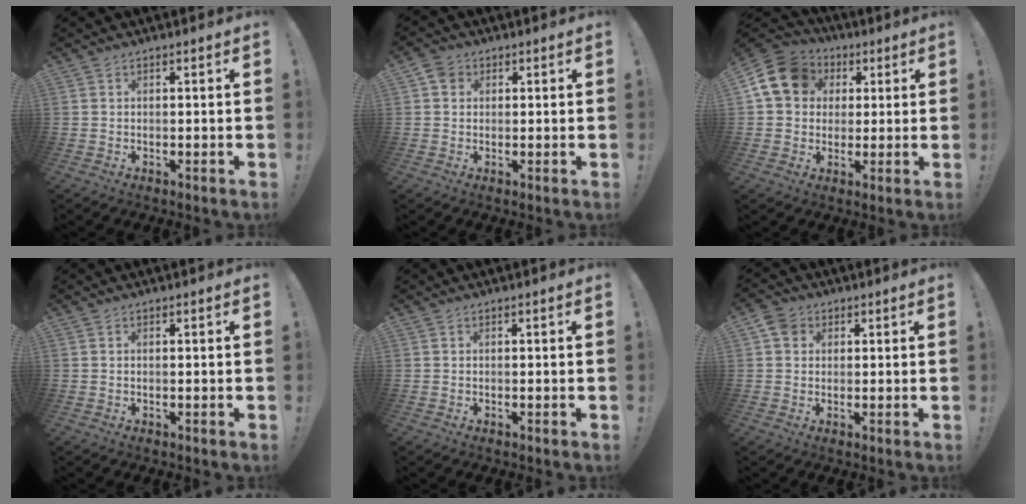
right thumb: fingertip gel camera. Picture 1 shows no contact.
{"total": 3.6, "force": [1.2, 3.1, 1.4], "torque": [-0.016, 0.000, 0.023]}
{"total": 14.0, "force": [3.8, 11.7, 6.9], "torque": [-0.100, -0.005, 0.076]}
{"total": 0.0}
{"total": 0.0}
{"total": 4.9, "force": [1.8, 4.1, 2.0], "torque": [-0.024, -0.001, 0.034]}